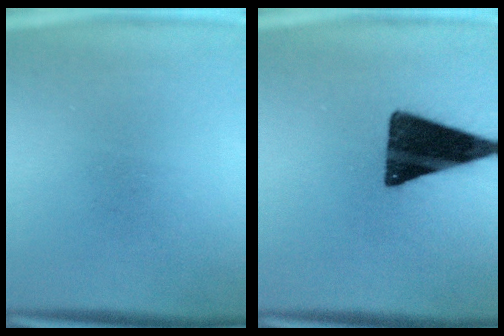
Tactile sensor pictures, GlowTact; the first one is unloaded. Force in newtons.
{"total": 16.5}